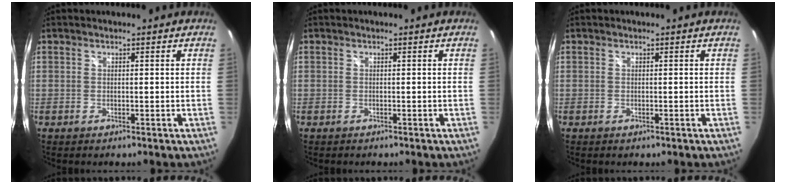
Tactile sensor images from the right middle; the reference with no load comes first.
{"total": 0.0}
{"total": 0.0}